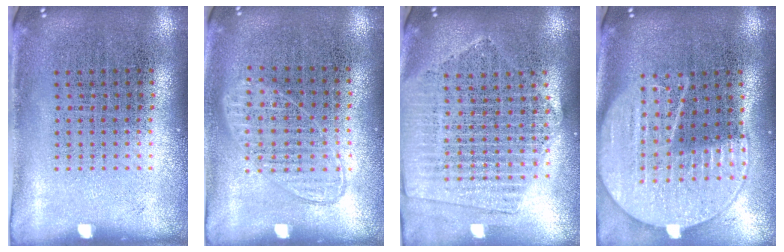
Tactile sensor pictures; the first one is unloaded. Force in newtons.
{"total": 0.8, "press": 0.8, "slide": 0.2}
{"total": 2.1, "press": 1.9, "slide": 0.8}
{"total": 2.0, "press": 1.8, "slide": 0.9}